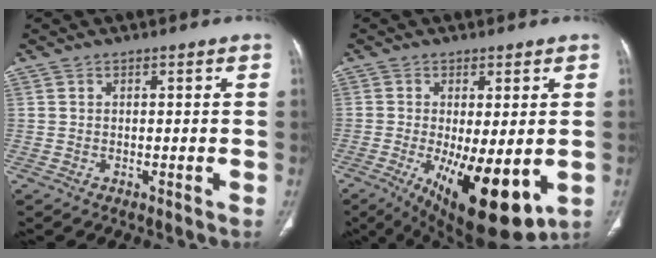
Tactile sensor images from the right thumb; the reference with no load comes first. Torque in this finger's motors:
{"motor_torque": [0.77, 2.66, 0.05, 0.10, 0.18]}